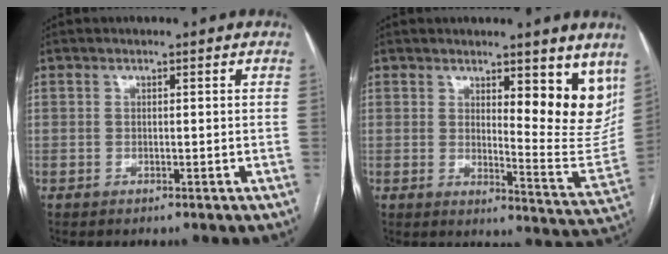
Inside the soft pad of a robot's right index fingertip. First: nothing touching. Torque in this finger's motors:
{"motor_torque": [0.14, 0.20, 0.15, 0.02]}